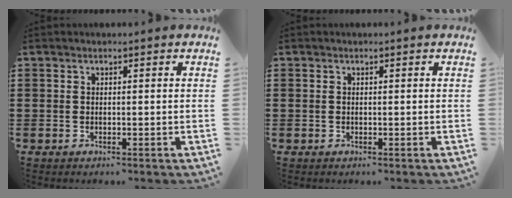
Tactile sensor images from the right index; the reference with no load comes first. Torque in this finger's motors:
{"motor_torque": [0.04, -0.04, 0.01, -0.01]}